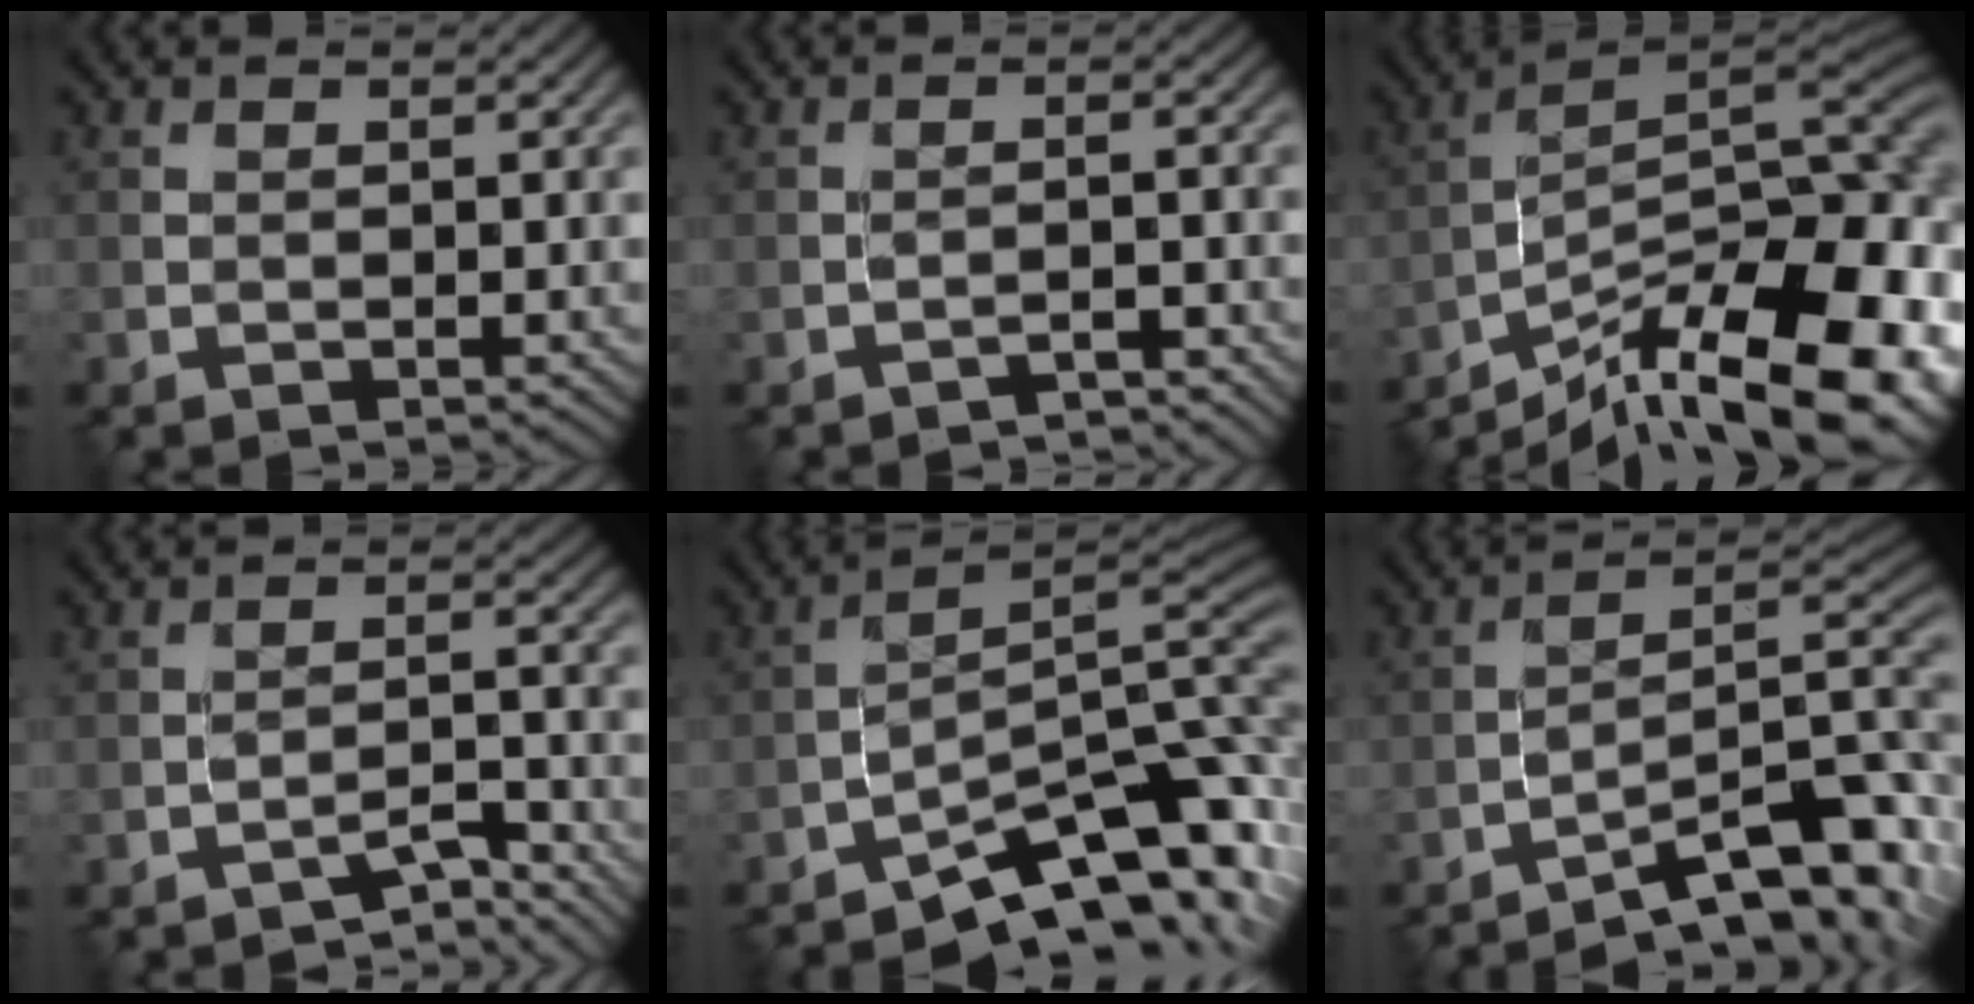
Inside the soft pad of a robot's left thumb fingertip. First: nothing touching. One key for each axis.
{"total": 2.6, "fx": -2.5, "fy": 0.4, "fz": 0.8, "tx": -0.007, "ty": 0.007, "tz": -0.043}
{"total": 17.1, "fx": -10.9, "fy": 5.7, "fz": 11.9, "tx": -0.168, "ty": -0.006, "tz": -0.174}
{"total": 4.6, "fx": -4.1, "fy": 0.6, "fz": 1.9, "tx": -0.030, "ty": 0.007, "tz": -0.065}
{"total": 13.3, "fx": -8.6, "fy": 3.9, "fz": 9.4, "tx": -0.137, "ty": -0.008, "tz": -0.132}
{"total": 14.2, "fx": -9.0, "fy": 3.7, "fz": 10.3, "tx": -0.148, "ty": 0.002, "tz": -0.138}